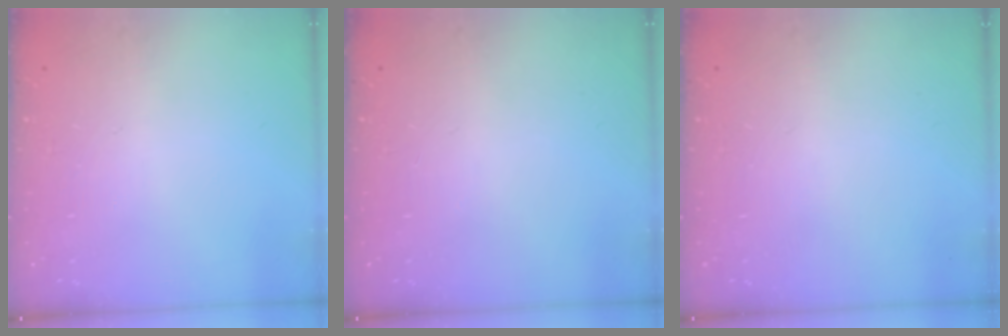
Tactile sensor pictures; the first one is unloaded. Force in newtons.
{"total": 0.0}
{"total": 0.0}